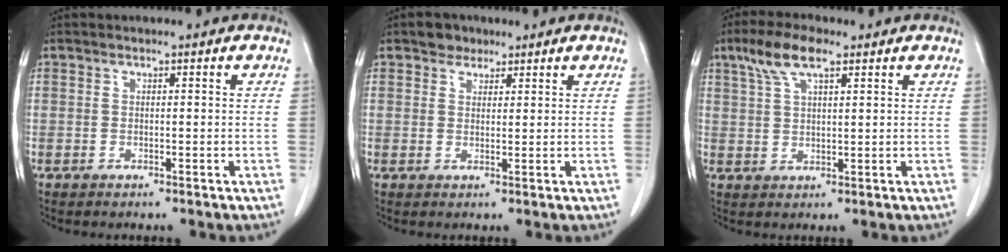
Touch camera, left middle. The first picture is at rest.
{"total": 2.6, "force": [1.8, 1.7, 0.5], "torque": [-0.009, 0.005, 0.028]}
{"total": 6.5, "force": [4.0, 1.7, 4.8], "torque": [-0.107, 0.019, 0.079]}